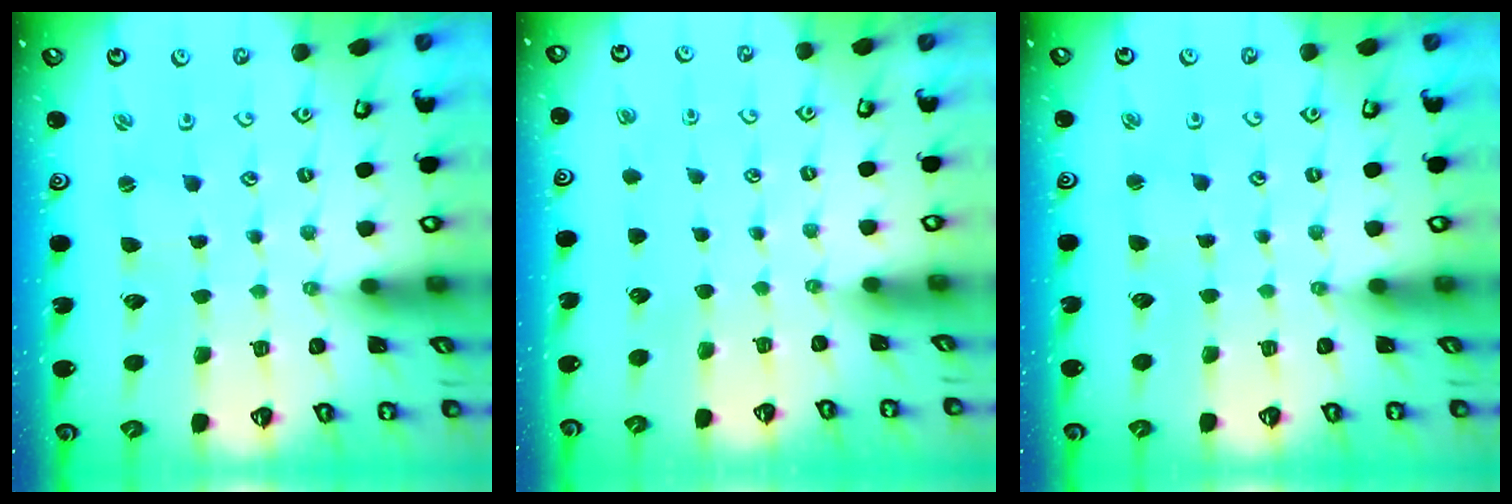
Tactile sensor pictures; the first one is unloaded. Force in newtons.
{"total": 0.0}
{"total": 1.8, "press": 1.7, "slide": 0.3}